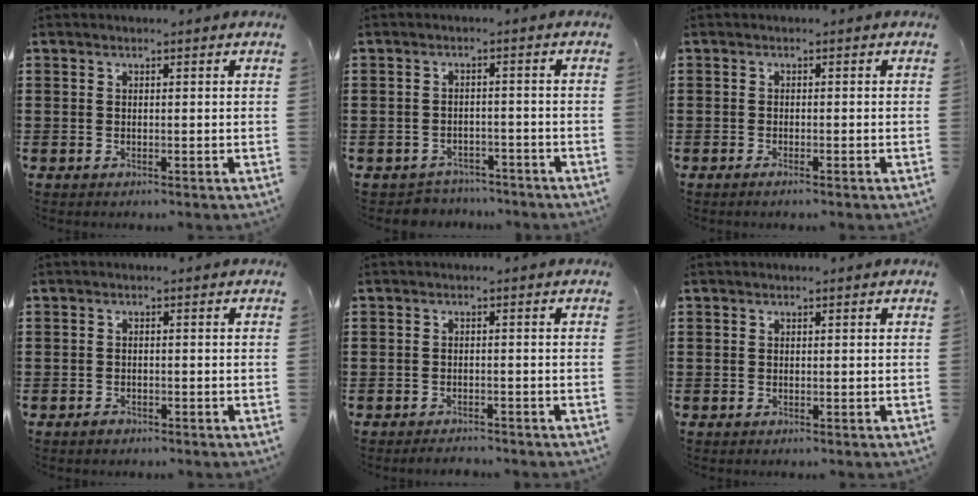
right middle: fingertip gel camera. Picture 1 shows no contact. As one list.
[{"total": 2.6, "force": [-2.5, 0.6, -0.2], "torque": [-0.005, 0.000, -0.056]}, {"total": 0.6, "force": [-0.4, 0.0, 0.4], "torque": [-0.008, -0.004, -0.008]}, {"total": 0.9, "force": [-0.7, 0.3, 0.3], "torque": [-0.008, -0.001, -0.015]}, {"total": 1.4, "force": [-1.4, 0.0, 0.2], "torque": [-0.008, 0.000, -0.029]}, {"total": 0.0}]